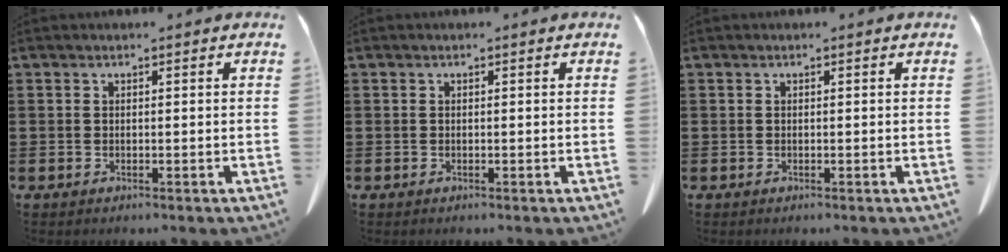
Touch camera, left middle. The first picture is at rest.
{"total": 0.0}
{"total": 0.0}